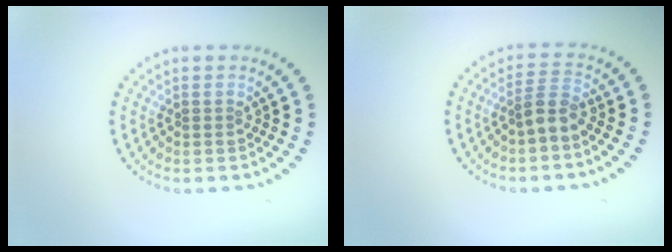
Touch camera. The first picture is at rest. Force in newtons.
{"total": 2.2, "press": 1.7, "slide": 1.4}